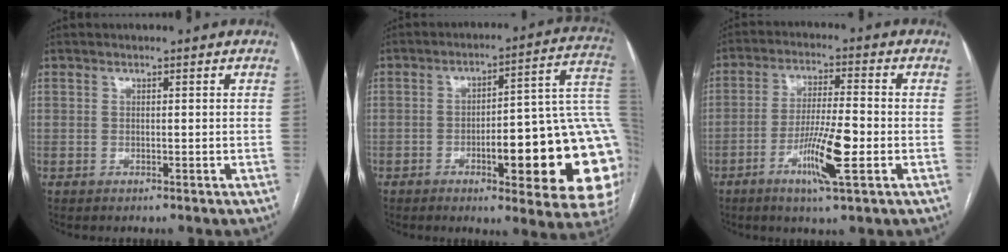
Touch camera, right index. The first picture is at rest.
{"total": 23.0, "force": [-4.5, 4.6, 22.1], "torque": [-0.185, 0.025, -0.047]}
{"total": 9.4, "force": [-3.3, 0.4, 8.8], "torque": [-0.170, -0.009, -0.058]}